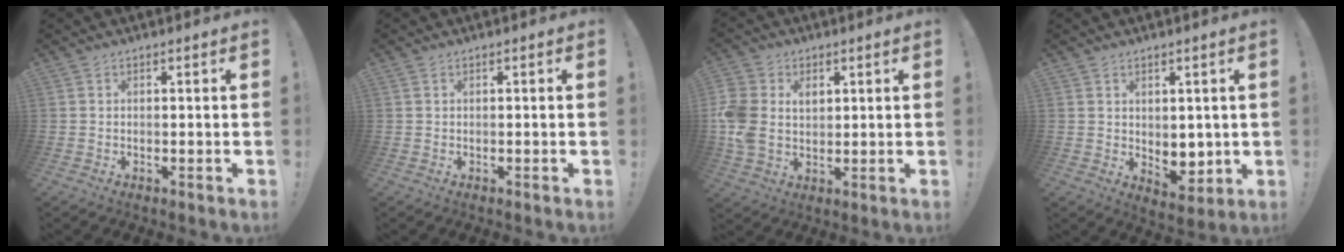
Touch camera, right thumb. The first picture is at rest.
{"total": 0.0}
{"total": 10.4, "force": [1.9, 8.5, 5.5], "torque": [-0.117, -0.009, 0.037]}
{"total": 6.6, "force": [0.3, 5.1, 4.3], "torque": [-0.033, -0.006, 0.012]}